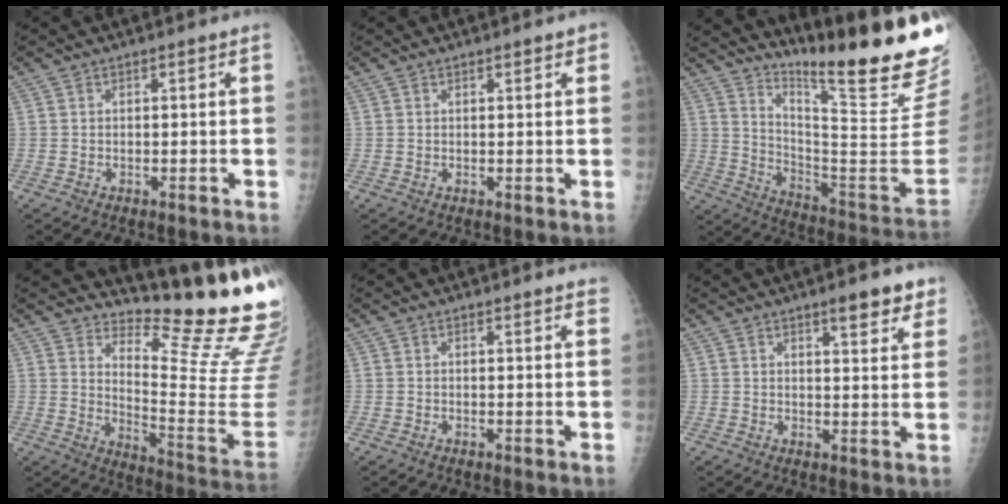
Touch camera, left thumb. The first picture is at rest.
{"total": 1.6, "force": [1.0, 0.5, 1.1], "torque": [-0.011, -0.002, 0.011]}
{"total": 27.1, "force": [20.4, 2.1, 17.7], "torque": [-0.245, -0.161, 0.295]}
{"total": 18.9, "force": [16.2, 1.8, 9.5], "torque": [-0.116, -0.193, 0.217]}
{"total": 2.8, "force": [2.7, 0.4, 0.7], "torque": [-0.004, -0.011, 0.020]}
{"total": 6.6, "force": [4.7, 1.8, 4.3], "torque": [-0.037, -0.026, 0.062]}